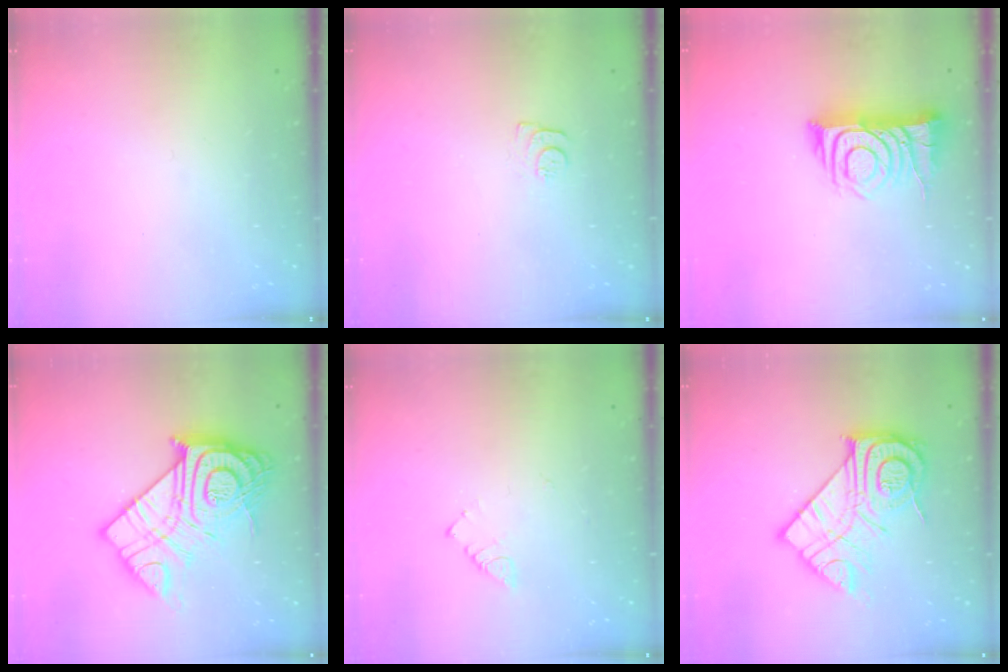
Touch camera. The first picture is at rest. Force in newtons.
{"total": 5.2, "press": 5.2, "slide": 0.7}
{"total": 11.3, "press": 11.2, "slide": 1.4}
{"total": 24.3, "press": 24.1, "slide": 2.4}
{"total": 3.0, "press": 2.9, "slide": 0.4}
{"total": 17.8, "press": 17.8, "slide": 1.2}